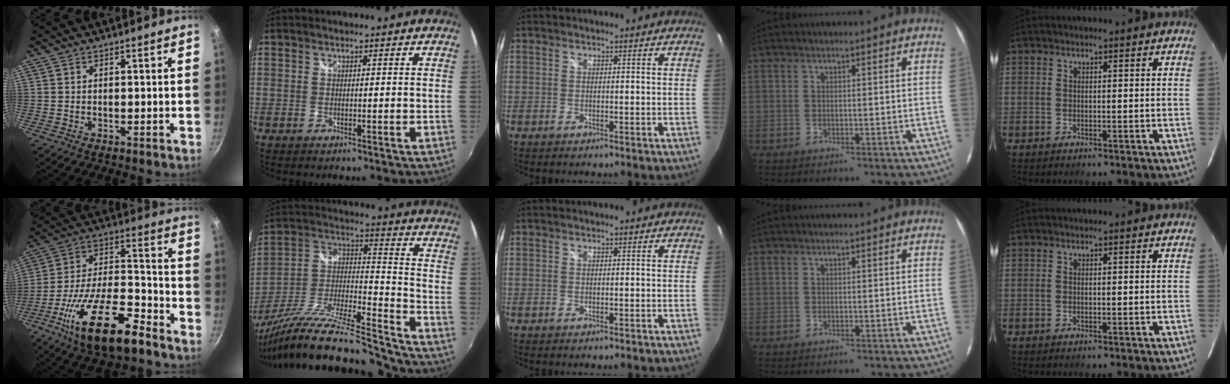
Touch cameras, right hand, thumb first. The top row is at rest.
{"thumb": {"total": 20.5, "force": [-11.9, 7.6, 14.9], "torque": [-0.245, 0.056, -0.214]}, "index": {"total": 27.7, "force": [-23.3, 3.5, 14.6], "torque": [-0.257, -0.039, -0.381]}}